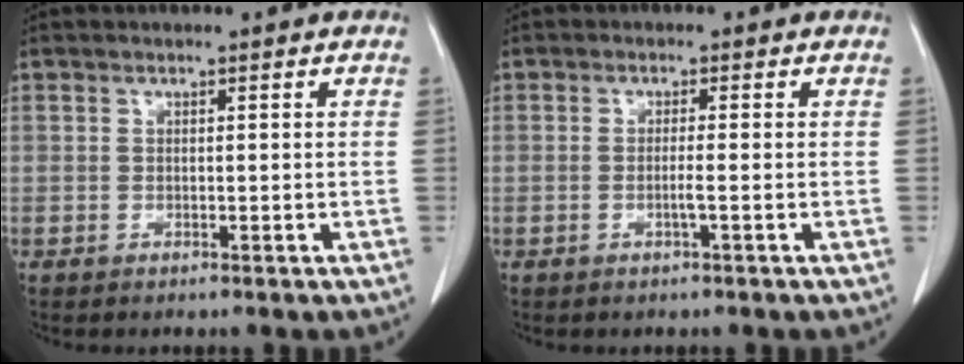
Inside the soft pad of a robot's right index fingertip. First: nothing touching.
{"total": 1.5, "force": [-0.4, -0.3, 1.4], "torque": [-0.027, 0.001, -0.008]}